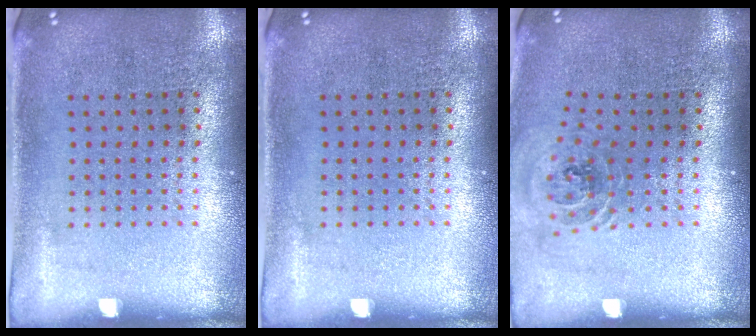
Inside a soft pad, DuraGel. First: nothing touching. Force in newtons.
{"total": 0.0}
{"total": 1.1, "press": 1.1, "slide": 0.2}